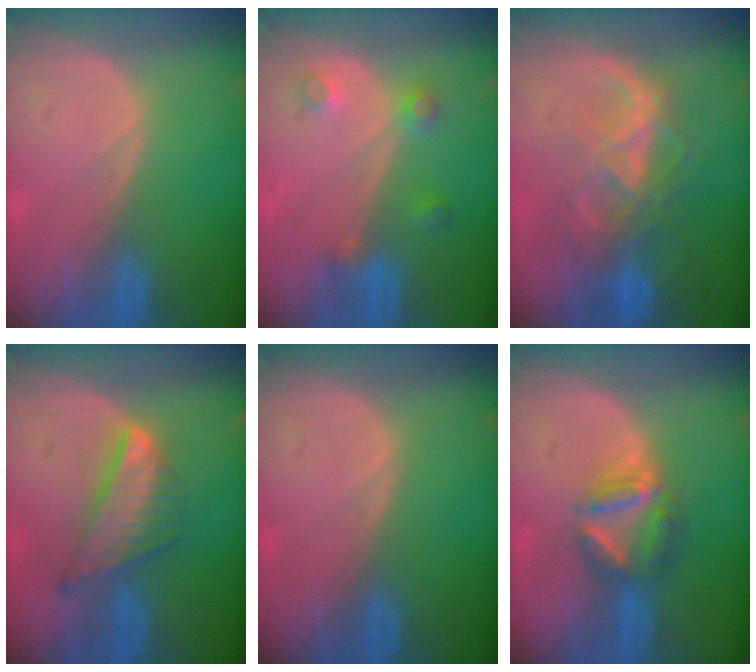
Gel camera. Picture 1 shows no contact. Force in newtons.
{"total": 3.5, "press": 3.3, "slide": 1.3}
{"total": 8.8, "press": 7.5, "slide": 4.6}
{"total": 7.4, "press": 6.5, "slide": 3.6}
{"total": 0.0}
{"total": 6.2, "press": 5.5, "slide": 2.8}